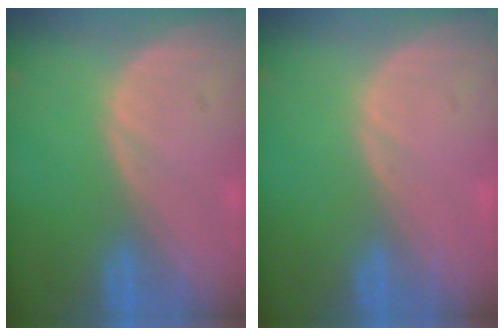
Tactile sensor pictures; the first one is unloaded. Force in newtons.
{"total": 0.0}